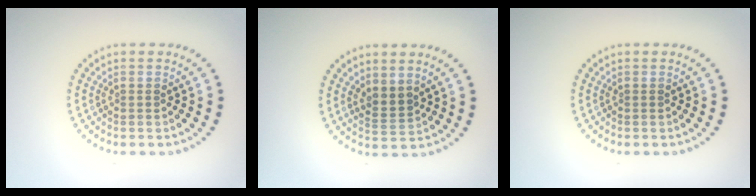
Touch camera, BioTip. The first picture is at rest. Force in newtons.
{"total": 2.0, "press": 1.6, "slide": 1.2}
{"total": 0.0}